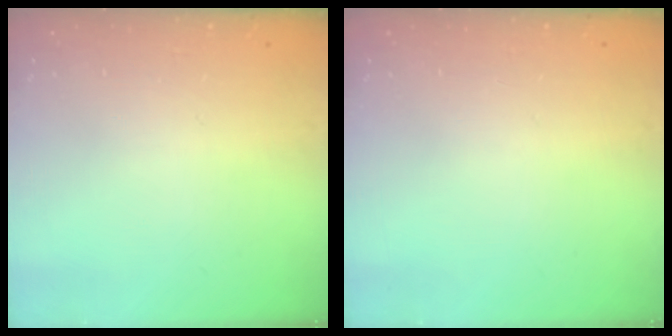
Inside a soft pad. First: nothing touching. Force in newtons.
{"total": 0.0}